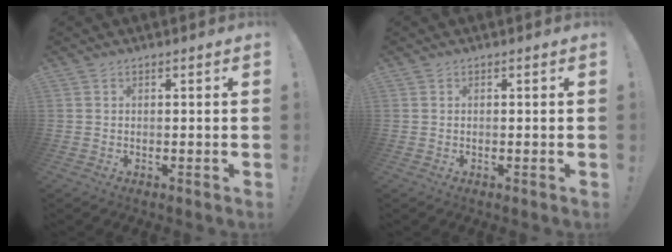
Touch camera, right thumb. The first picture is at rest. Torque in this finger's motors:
{"motor_torque": [0.10, -0.08, 0.08, 0.03, 0.00]}